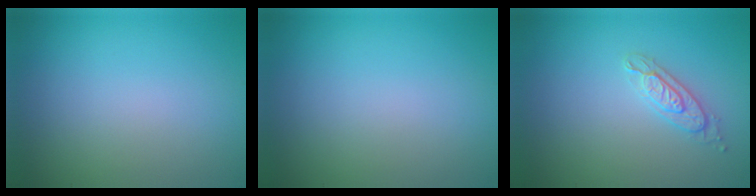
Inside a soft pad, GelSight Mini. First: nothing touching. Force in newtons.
{"total": 0.0}
{"total": 2.1, "press": 2.1, "slide": 0.5}